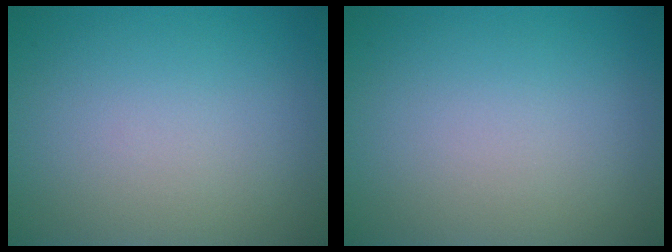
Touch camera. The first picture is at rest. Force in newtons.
{"total": 0.0}